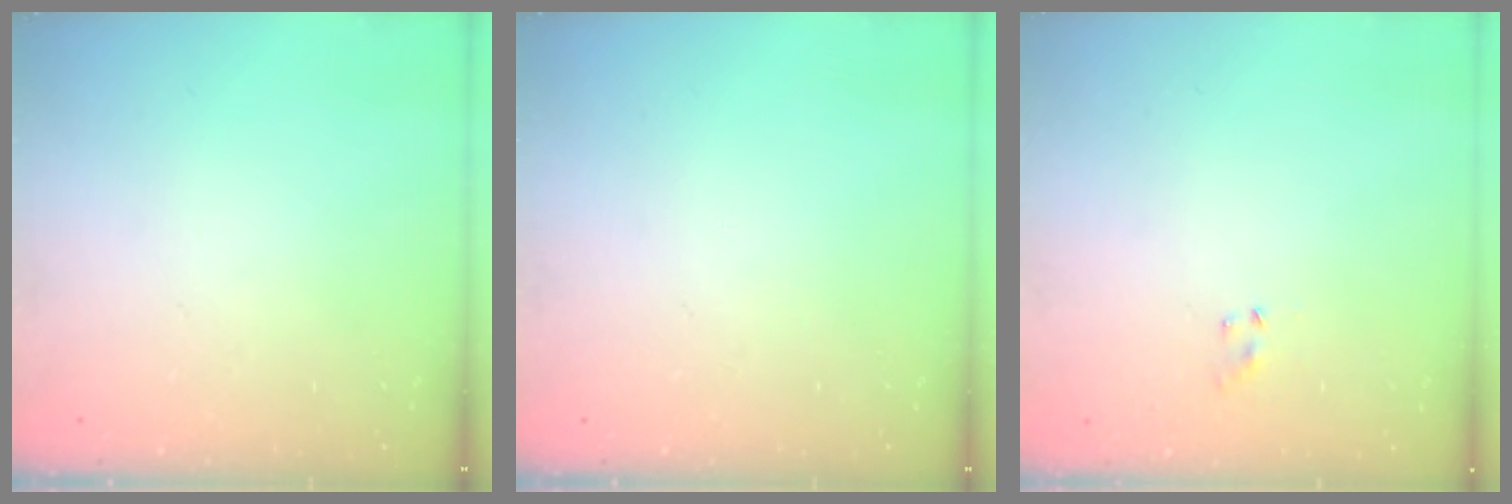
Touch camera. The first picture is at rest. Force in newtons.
{"total": 0.0}
{"total": 3.2, "press": 2.8, "slide": 1.4}